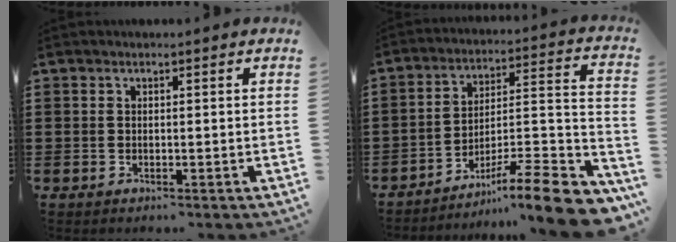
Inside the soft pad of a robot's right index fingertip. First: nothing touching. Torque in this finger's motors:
{"motor_torque": [1.41, -0.73, 0.57, 0.08]}